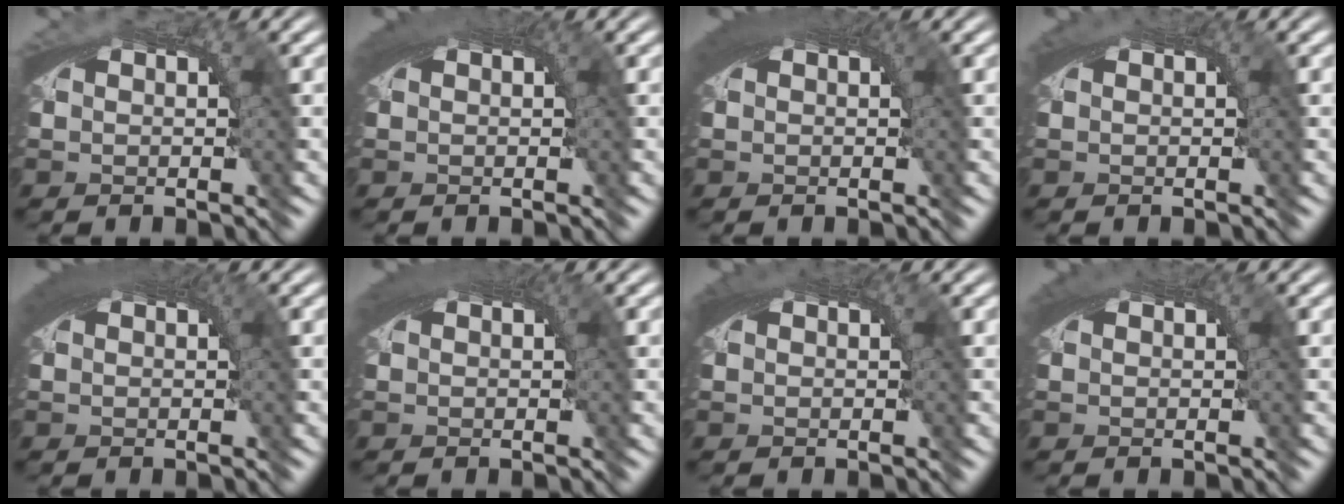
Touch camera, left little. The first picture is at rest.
{"total": 2.4, "force": [1.0, 0.5, 2.1], "torque": [-0.025, 0.007, 0.014]}
{"total": 3.0, "force": [1.3, 0.7, 2.7], "torque": [-0.029, 0.011, 0.016]}
{"total": 1.3, "force": [0.6, 0.1, 1.2], "torque": [-0.015, 0.004, 0.009]}
{"total": 3.1, "force": [1.2, 0.8, 2.7], "torque": [-0.030, 0.011, 0.016]}
{"total": 2.6, "force": [1.1, 0.5, 2.2], "torque": [-0.025, 0.010, 0.015]}
{"total": 2.3, "force": [0.8, 0.4, 2.1], "torque": [-0.026, 0.007, 0.011]}
{"total": 1.7, "force": [0.8, 0.2, 1.5], "torque": [-0.018, 0.006, 0.011]}